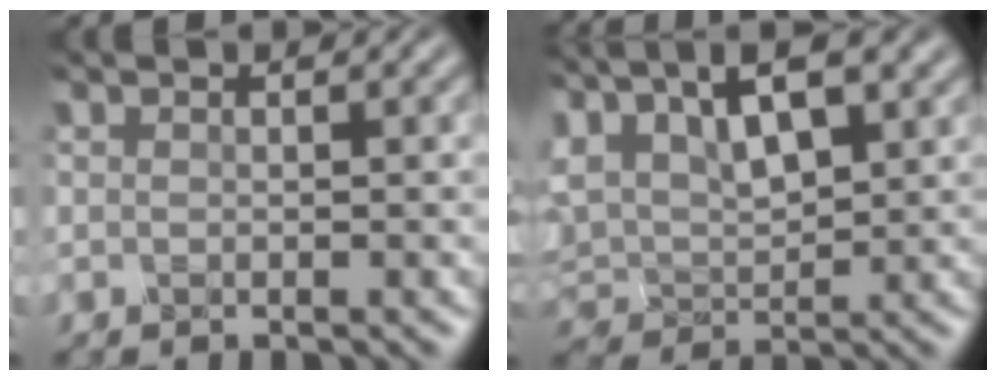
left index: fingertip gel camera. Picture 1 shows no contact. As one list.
[{"total": 8.6, "force": [4.2, 4.3, 6.2], "torque": [-0.154, 0.028, 0.068]}]